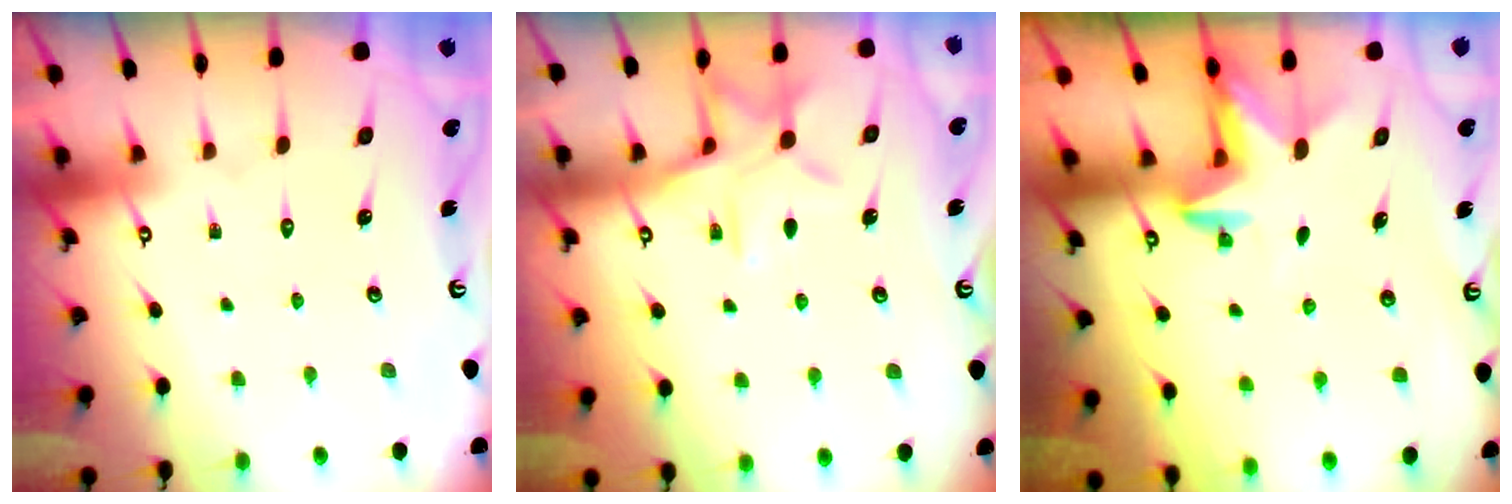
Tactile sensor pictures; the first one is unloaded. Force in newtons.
{"total": 11.5, "press": 11.5, "slide": 0.7}
{"total": 2.7, "press": 2.6, "slide": 0.6}